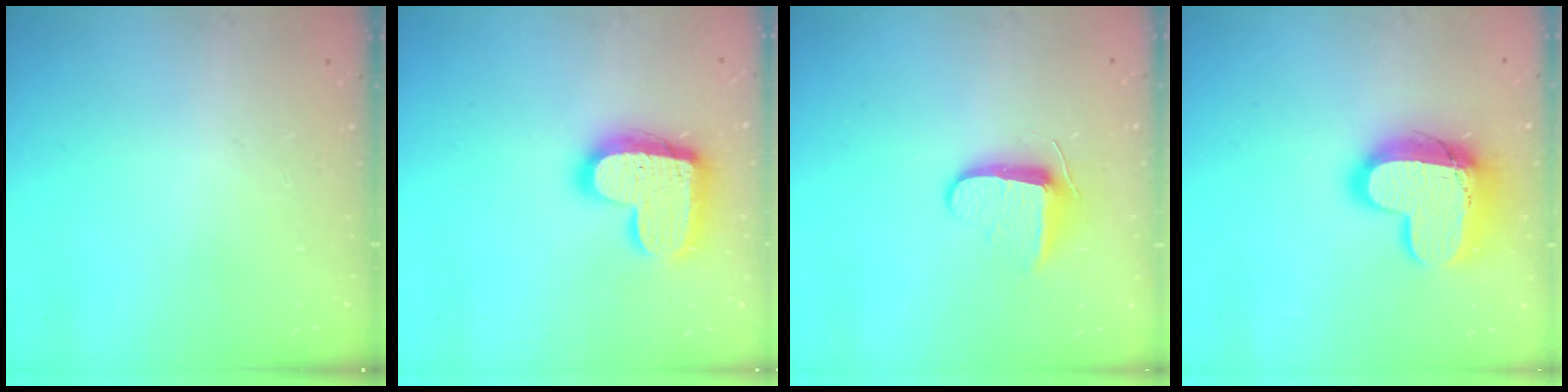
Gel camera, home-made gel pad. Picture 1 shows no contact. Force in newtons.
{"total": 19.3, "press": 19.3, "slide": 1.3}
{"total": 9.1, "press": 9.0, "slide": 1.0}
{"total": 16.2, "press": 16.1, "slide": 1.3}